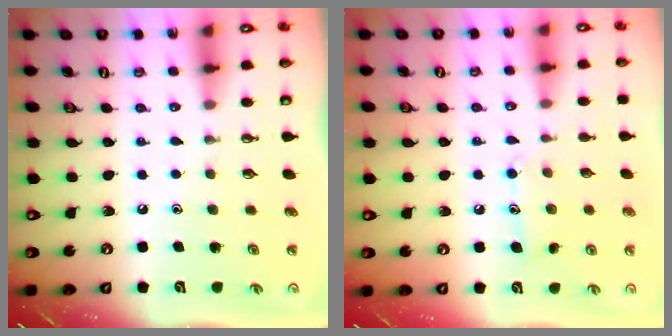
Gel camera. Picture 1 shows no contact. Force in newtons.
{"total": 8.6, "press": 8.6, "slide": 0.6}